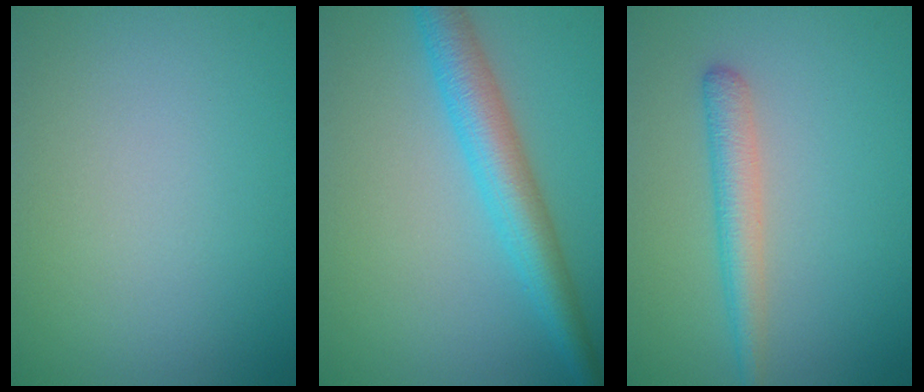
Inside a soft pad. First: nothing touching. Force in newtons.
{"total": 5.0, "press": 5.0, "slide": 0.2}
{"total": 2.8, "press": 2.8, "slide": 0.1}